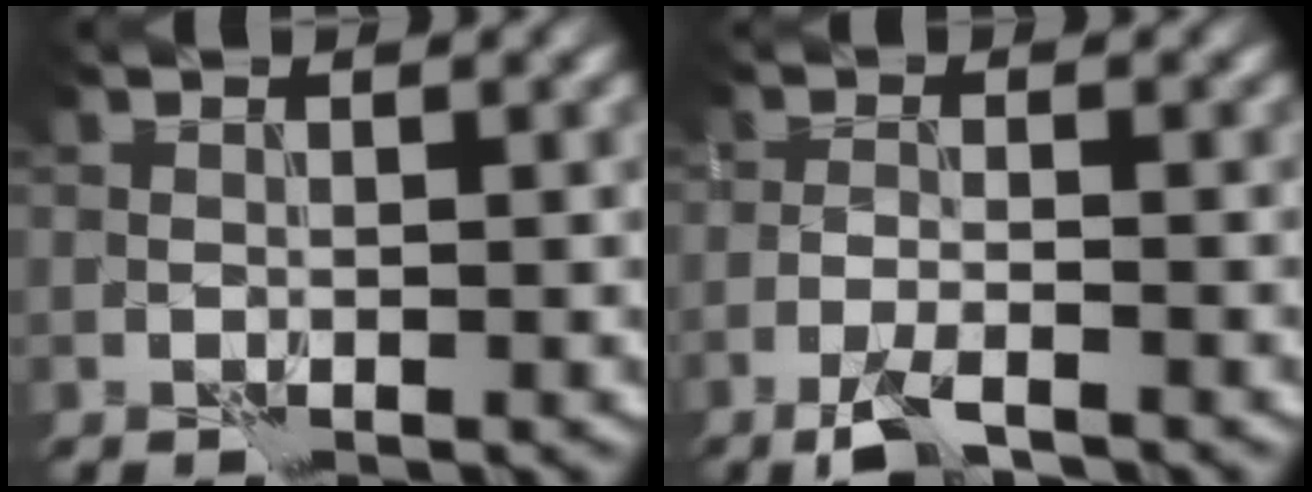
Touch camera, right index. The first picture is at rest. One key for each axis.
{"total": 3.1, "fx": -2.3, "fy": 0.7, "fz": 2.0, "tx": -0.047, "ty": -0.002, "tz": -0.051}